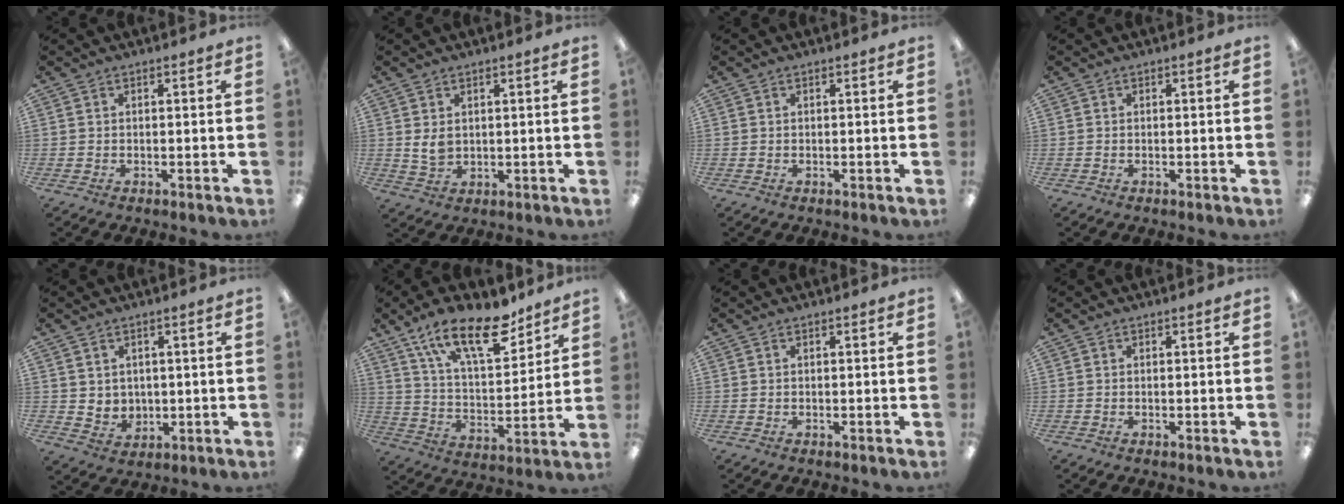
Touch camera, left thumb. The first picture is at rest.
{"total": 3.7, "force": [1.2, 2.5, 2.4], "torque": [-0.056, 0.000, 0.022]}
{"total": 0.0}
{"total": 0.0}
{"total": 4.0, "force": [2.4, 3.3, 0.3], "torque": [-0.002, -0.014, 0.043]}
{"total": 19.4, "force": [13.2, 7.7, 12.1], "torque": [-0.202, -0.068, 0.224]}
{"total": 0.0}
{"total": 0.0}